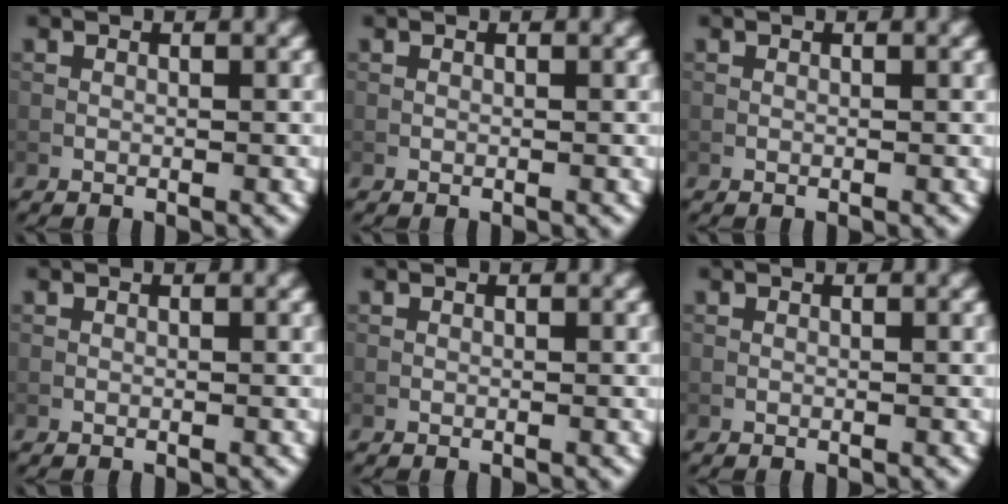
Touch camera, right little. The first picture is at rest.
{"total": 0.0}
{"total": 0.0}
{"total": 0.0}
{"total": 0.0}
{"total": 0.0}